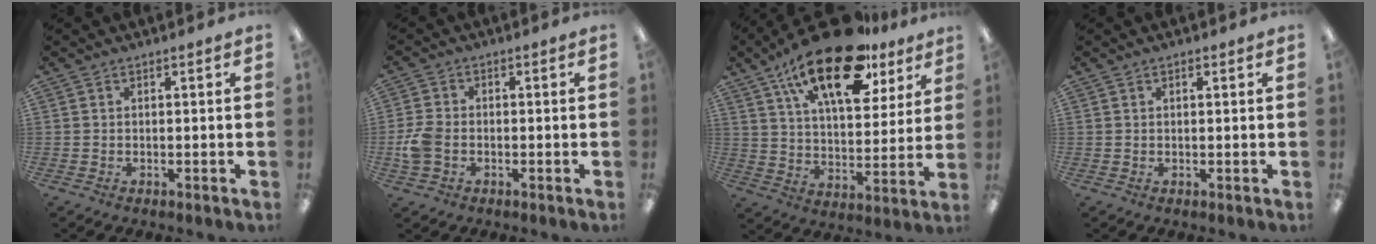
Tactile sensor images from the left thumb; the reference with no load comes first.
{"total": 5.9, "force": [-1.3, 4.3, 3.8], "torque": [-0.074, 0.011, -0.022]}
{"total": 22.8, "force": [14.4, 9.8, 14.7], "torque": [-0.238, -0.071, 0.244]}
{"total": 1.0, "force": [0.6, 0.5, 0.6], "torque": [-0.005, 0.000, 0.008]}